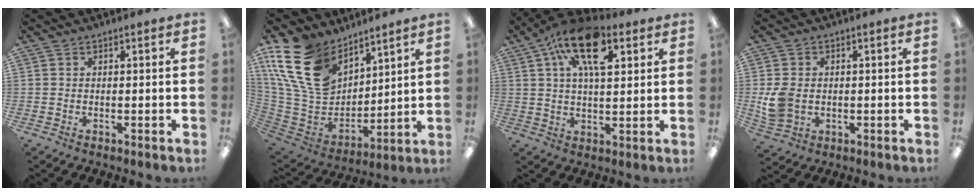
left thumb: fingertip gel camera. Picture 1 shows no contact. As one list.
[{"total": 20.9, "force": [11.7, 13.4, 10.9], "torque": [-0.252, -0.056, 0.221]}, {"total": 16.5, "force": [7.9, 8.2, 11.9], "torque": [-0.187, -0.018, 0.134]}, {"total": 6.7, "force": [-0.4, 5.5, 3.8], "torque": [-0.079, 0.008, -0.004]}]